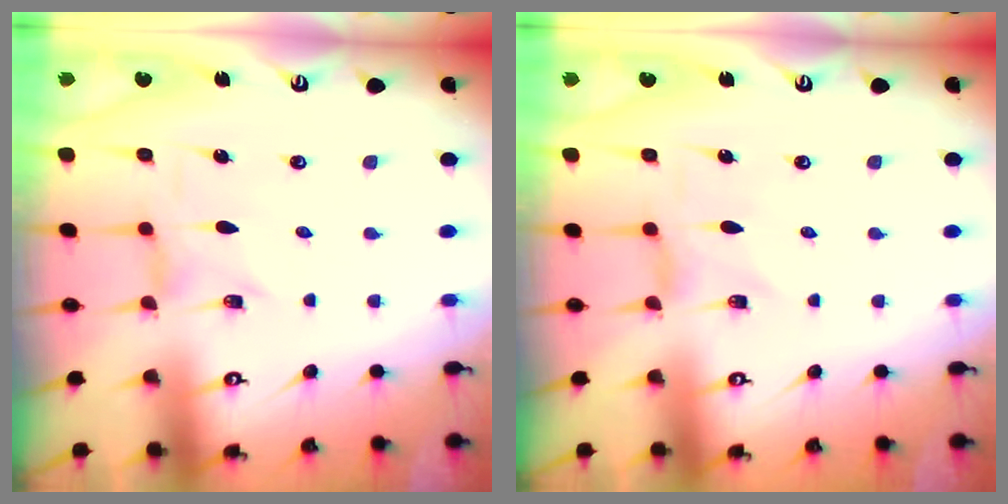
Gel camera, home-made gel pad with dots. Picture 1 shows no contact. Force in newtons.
{"total": 0.0}